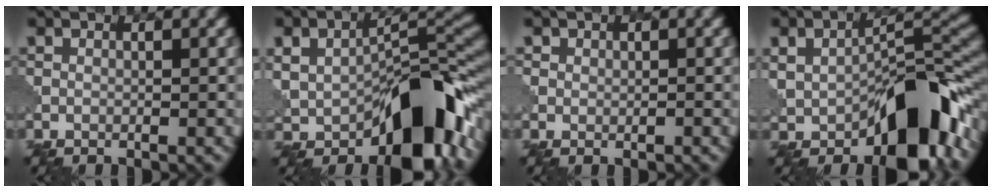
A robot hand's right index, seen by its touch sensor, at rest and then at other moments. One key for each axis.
{"total": 12.5, "fx": -4.0, "fy": 7.0, "fz": 9.6, "tx": -0.137, "ty": 0.000, "tz": -0.061}
{"total": 1.3, "fx": 0.4, "fy": 1.1, "fz": 0.4, "tx": -0.001, "ty": -0.003, "tz": 0.001}
{"total": 11.3, "fx": -3.8, "fy": 6.1, "fz": 8.8, "tx": -0.125, "ty": 0.002, "tz": -0.057}